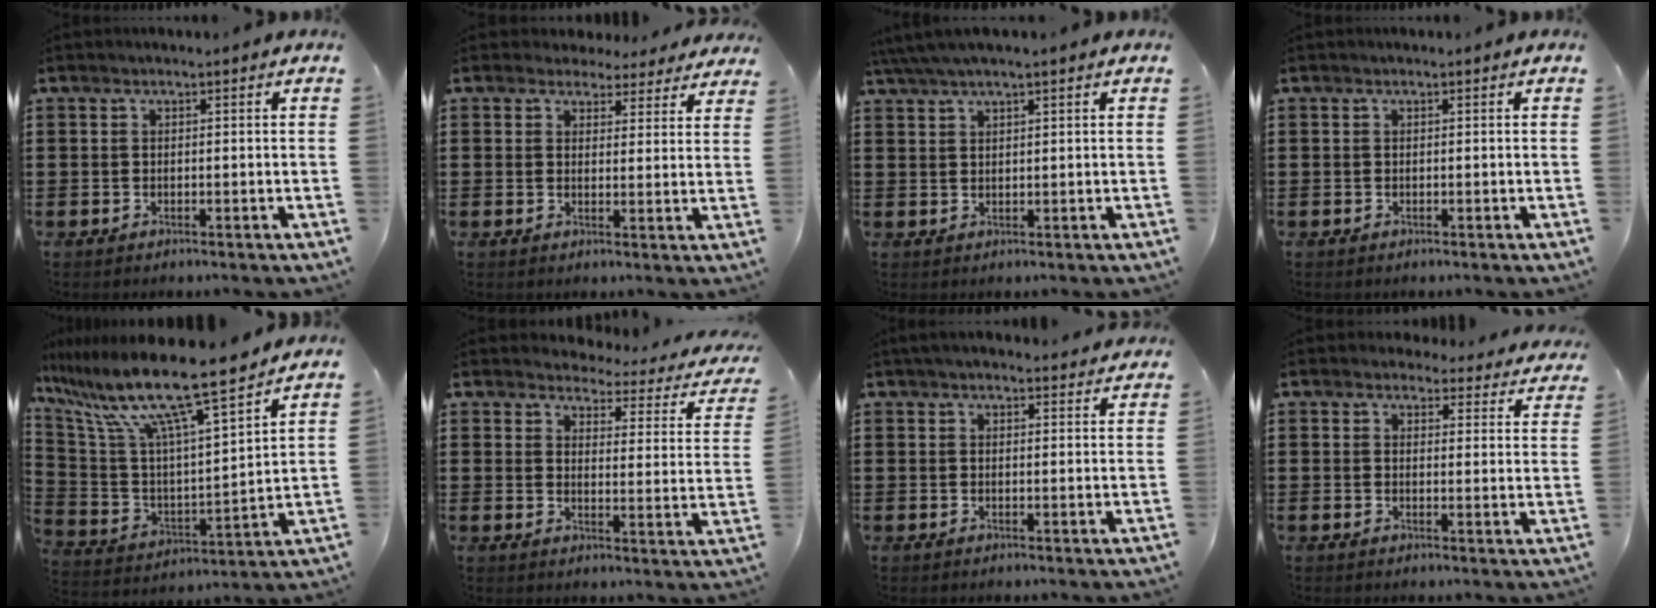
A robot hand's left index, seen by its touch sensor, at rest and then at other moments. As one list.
[{"total": 3.2, "force": [2.9, 1.3, 0.6], "torque": [-0.024, -0.003, 0.053]}, {"total": 3.0, "force": [2.2, 0.2, 2.0], "torque": [-0.043, 0.003, 0.042]}, {"total": 0.0}, {"total": 13.3, "force": [10.2, 0.7, 8.4], "torque": [-0.205, -0.074, 0.168]}, {"total": 3.2, "force": [3.1, 0.5, 0.7], "torque": [-0.027, -0.029, 0.046]}, {"total": 2.6, "force": [2.5, 0.3, 0.7], "torque": [-0.019, -0.002, 0.047]}, {"total": 3.6, "force": [3.5, 0.9, 0.5], "torque": [-0.015, -0.014, 0.063]}]